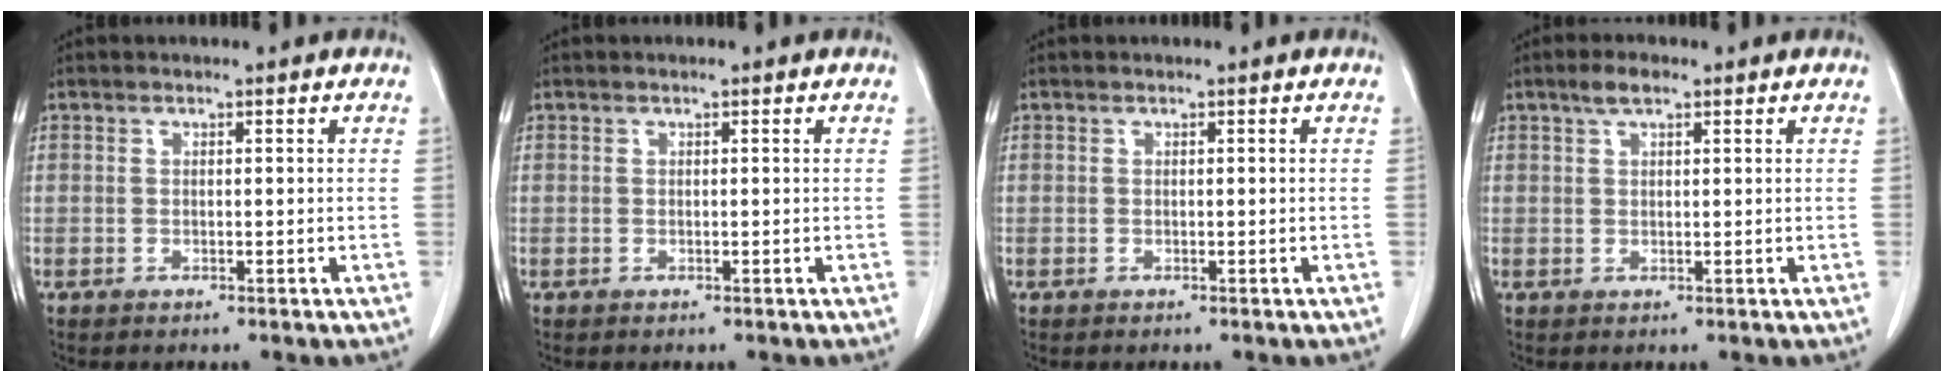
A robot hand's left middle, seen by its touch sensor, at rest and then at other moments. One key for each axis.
{"total": 0.0}
{"total": 0.0}
{"total": 2.5, "fx": 1.6, "fy": 0.9, "fz": 1.7, "tx": -0.036, "ty": 0.008, "tz": 0.030}